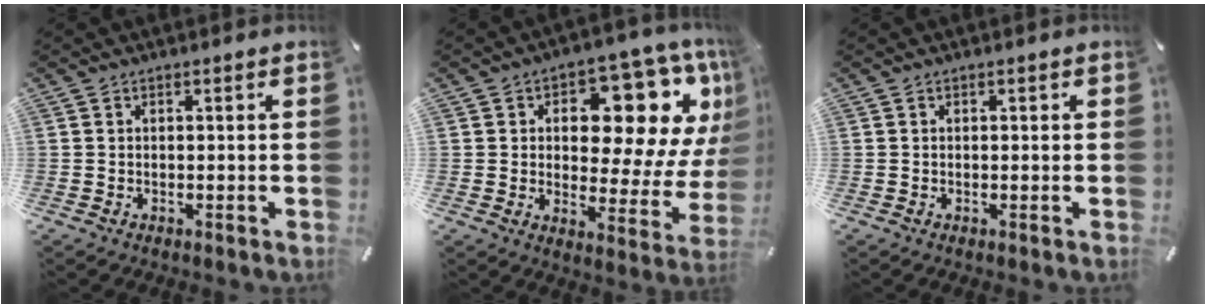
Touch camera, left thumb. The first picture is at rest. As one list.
[{"total": 17.8, "force": [8.8, 9.5, 12.2], "torque": [-0.144, -0.076, 0.140]}, {"total": 0.0}]